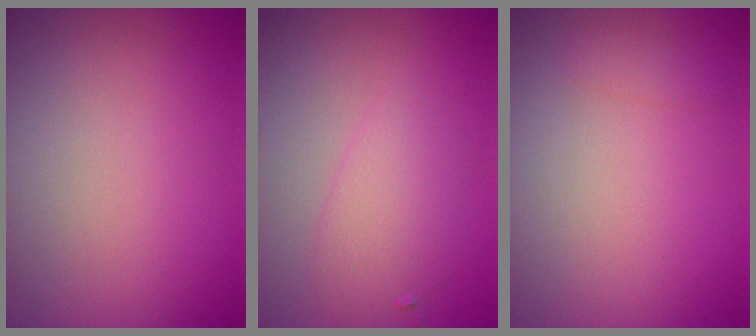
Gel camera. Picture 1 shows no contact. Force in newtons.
{"total": 2.2, "press": 2.2, "slide": 0.1}
{"total": 0.8, "press": 0.8, "slide": 0.0}